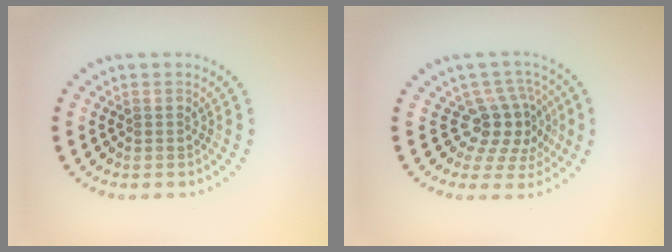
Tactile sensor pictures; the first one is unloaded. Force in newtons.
{"total": 4.1, "press": 2.9, "slide": 2.9}